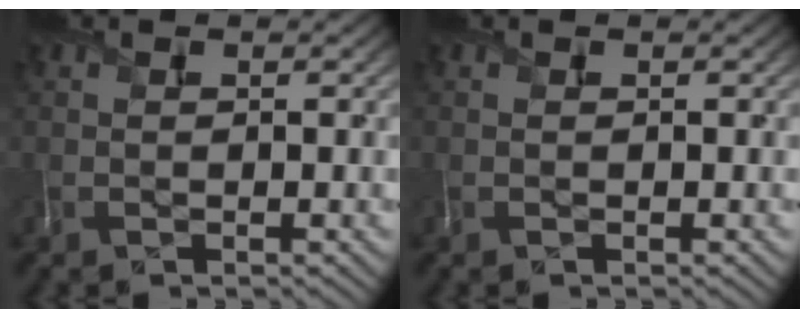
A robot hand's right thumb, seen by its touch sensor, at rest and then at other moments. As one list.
[{"total": 0.0}]